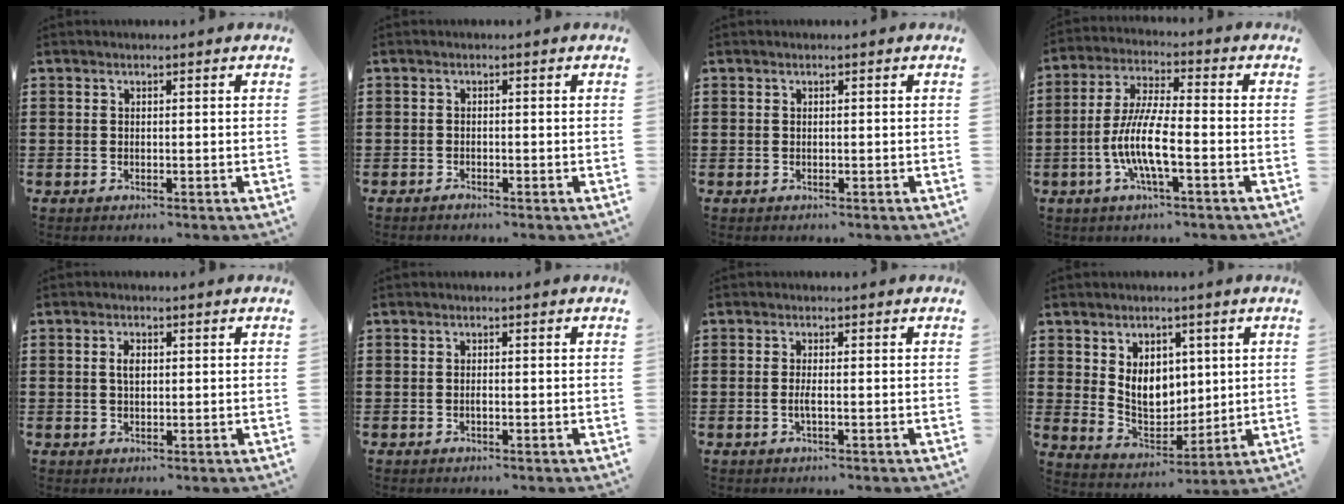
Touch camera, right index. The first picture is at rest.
{"total": 0.7, "force": [-0.7, 0.1, 0.1], "torque": [-0.004, -0.001, -0.015]}
{"total": 0.0}
{"total": 9.0, "force": [-2.8, 1.8, 8.3], "torque": [-0.186, -0.016, -0.060]}
{"total": 2.0, "force": [0.4, 1.0, 1.7], "torque": [-0.037, 0.007, 0.005]}
{"total": 0.6, "force": [-0.2, 0.1, 0.6], "torque": [-0.011, -0.003, -0.003]}
{"total": 1.6, "force": [-0.5, 0.1, 1.5], "torque": [-0.035, -0.004, -0.011]}
{"total": 7.5, "force": [2.0, 5.6, 4.6], "torque": [-0.080, 0.005, 0.037]}